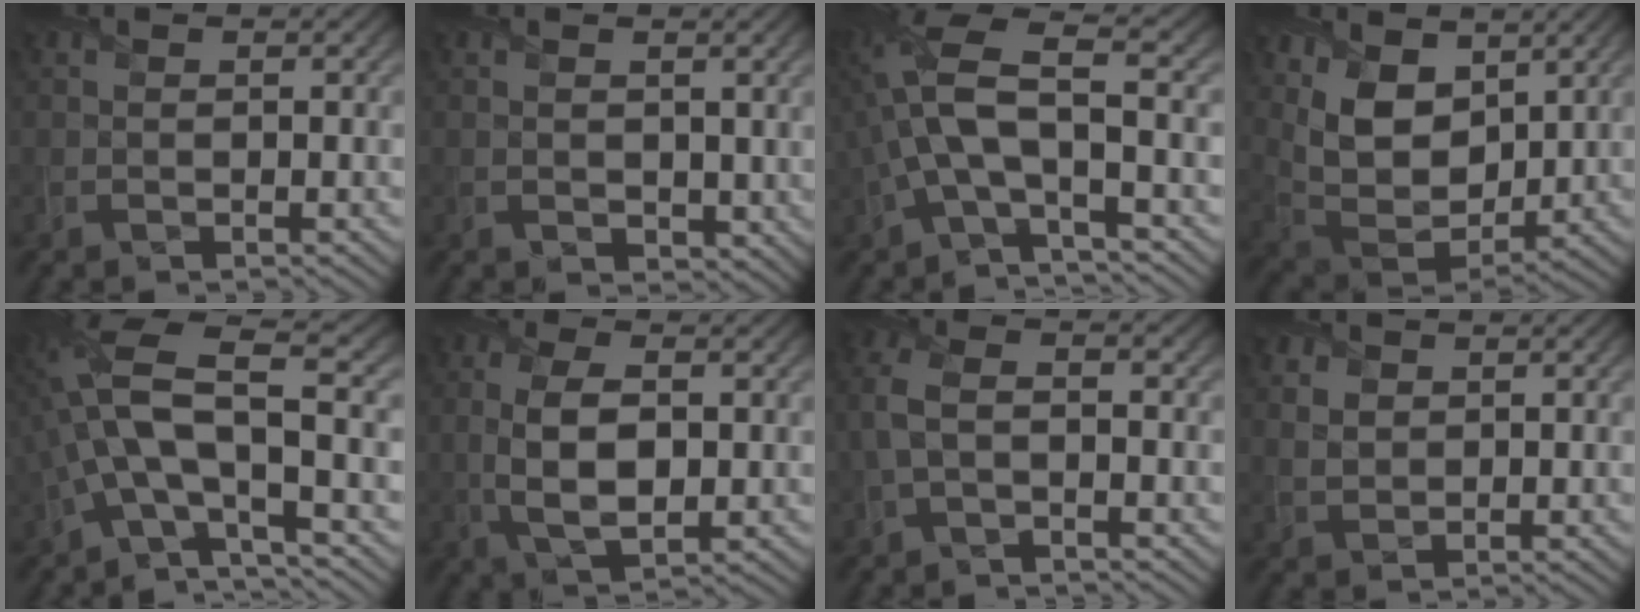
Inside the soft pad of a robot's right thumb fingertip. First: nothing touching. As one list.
[{"total": 1.5, "force": [0.5, 1.1, 0.9], "torque": [-0.023, -0.009, 0.016]}, {"total": 9.7, "force": [-1.3, 3.7, 8.8], "torque": [-0.202, 0.010, -0.045]}, {"total": 9.8, "force": [4.8, 6.2, 5.9], "torque": [-0.151, -0.010, 0.084]}, {"total": 13.1, "force": [-2.3, 4.6, 12.0], "torque": [-0.265, 0.007, -0.055]}, {"total": 7.9, "force": [-0.4, 4.1, 6.7], "torque": [-0.156, -0.003, -0.007]}, {"total": 4.5, "force": [-0.4, 2.5, 3.7], "torque": [-0.104, 0.008, -0.013]}, {"total": 3.3, "force": [1.4, 2.5, 1.7], "torque": [-0.049, 0.001, 0.026]}]